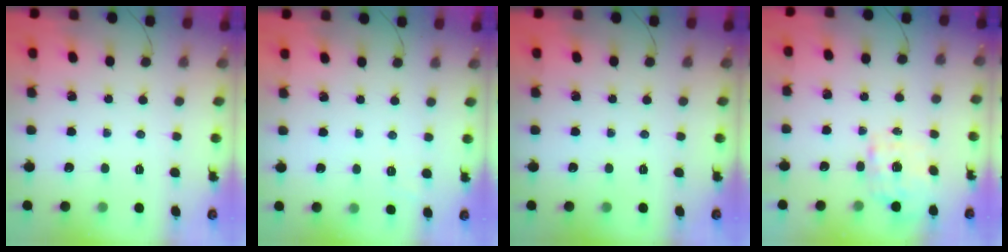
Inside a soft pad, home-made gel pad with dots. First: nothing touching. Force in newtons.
{"total": 1.6, "press": 0.2, "slide": 1.6}
{"total": 0.0}
{"total": 1.4, "press": 1.2, "slide": 0.7}